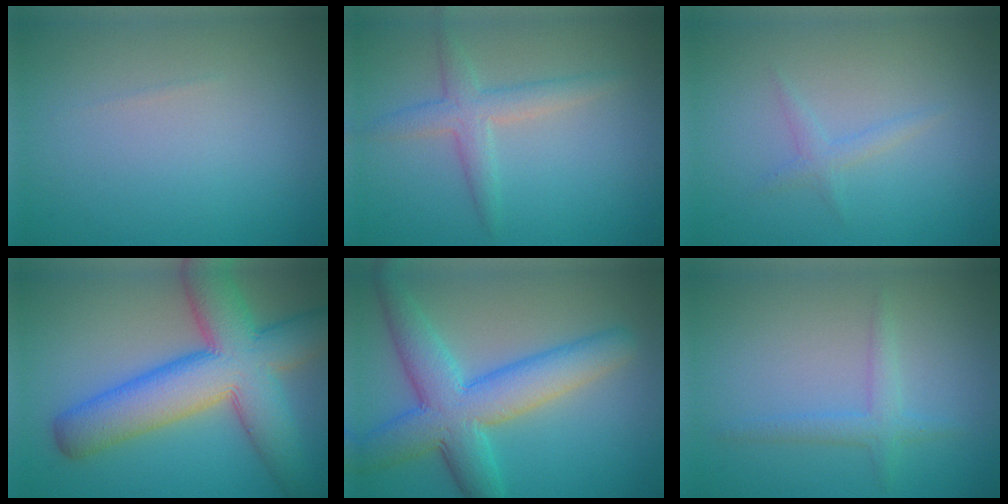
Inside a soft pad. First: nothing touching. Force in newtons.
{"total": 2.8, "press": 2.8, "slide": 0.0}
{"total": 1.2, "press": 1.2, "slide": 0.1}
{"total": 11.3, "press": 11.2, "slide": 0.4}
{"total": 7.8, "press": 7.8, "slide": 0.2}
{"total": 1.8, "press": 1.8, "slide": 0.2}